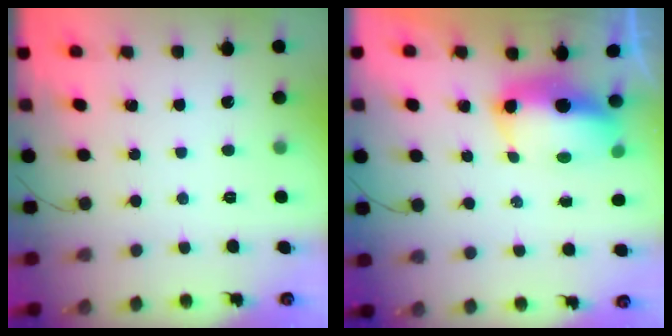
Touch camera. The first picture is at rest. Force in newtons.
{"total": 8.8, "press": 8.7, "slide": 1.6}